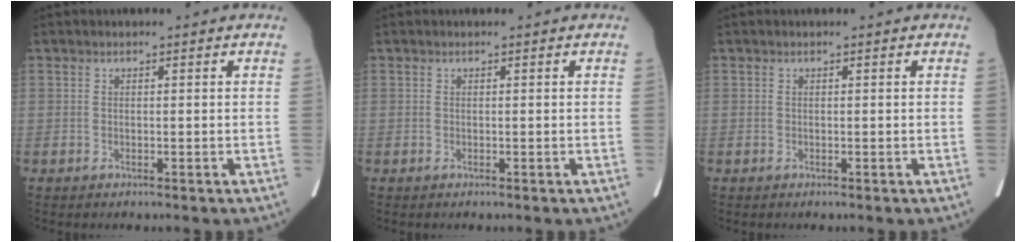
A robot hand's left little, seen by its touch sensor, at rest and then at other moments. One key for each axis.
{"total": 0.0}
{"total": 0.0}